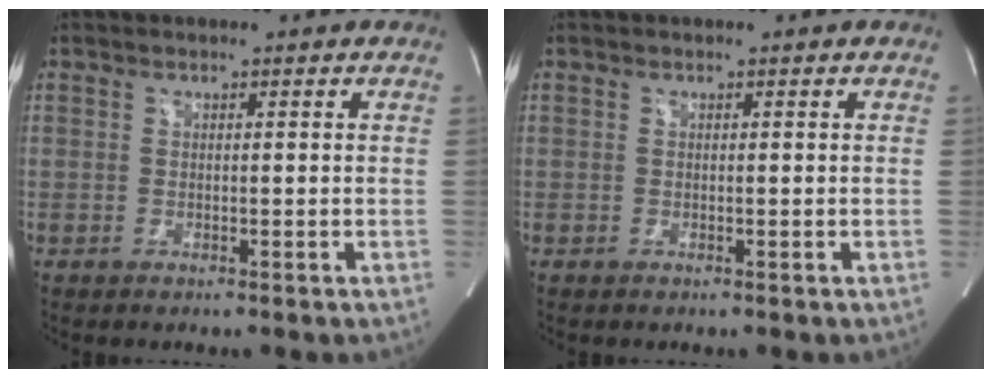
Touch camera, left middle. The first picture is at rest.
{"total": 0.0}